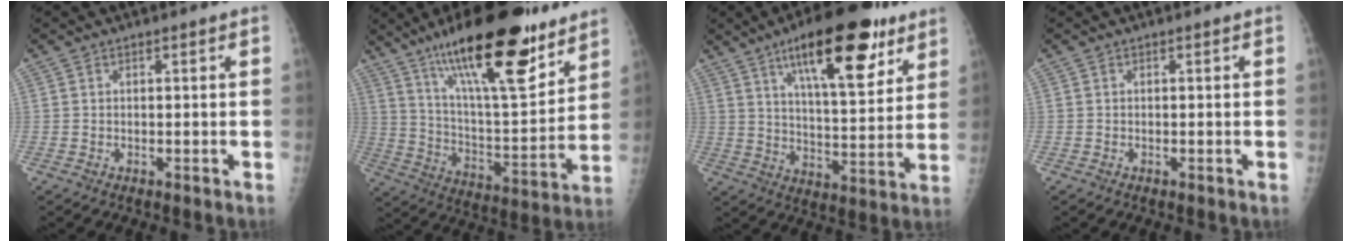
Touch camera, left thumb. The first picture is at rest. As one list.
[{"total": 25.4, "force": [16.6, 7.1, 17.8], "torque": [-0.262, -0.069, 0.276]}, {"total": 20.4, "force": [11.4, 6.9, 15.5], "torque": [-0.201, -0.044, 0.177]}, {"total": 0.0}]